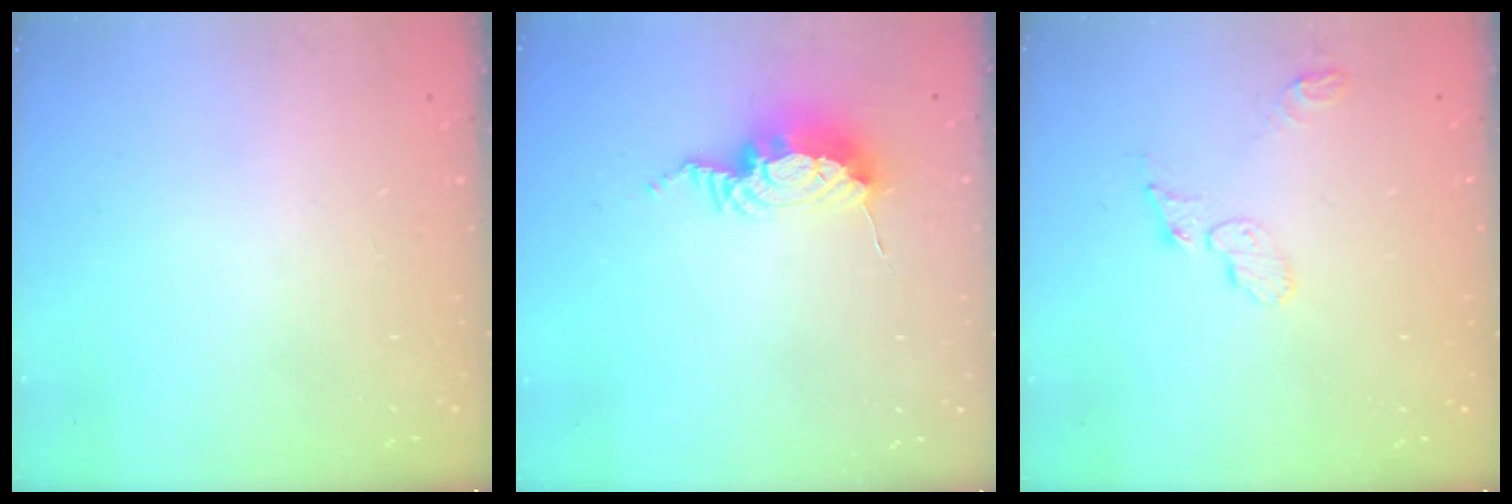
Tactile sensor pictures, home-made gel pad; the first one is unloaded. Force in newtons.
{"total": 9.2, "press": 9.2, "slide": 1.0}
{"total": 5.8, "press": 5.8, "slide": 0.2}